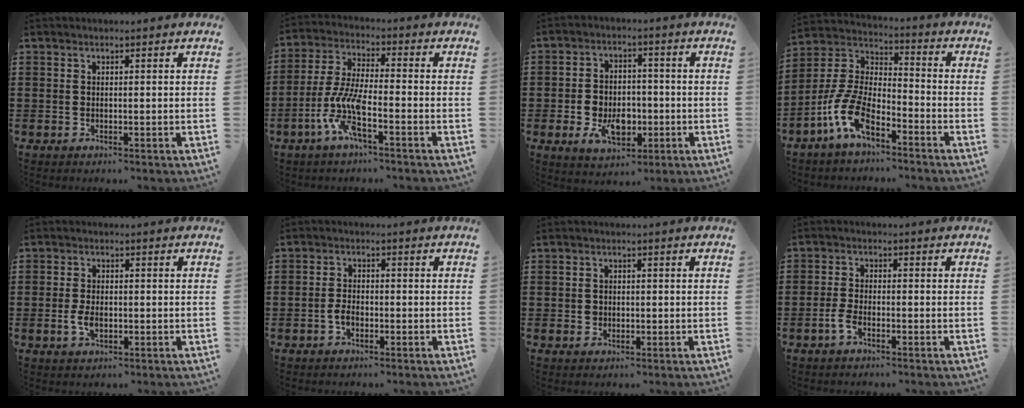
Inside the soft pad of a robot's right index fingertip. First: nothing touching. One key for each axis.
{"total": 8.4, "fx": -4.1, "fy": 1.8, "fz": 7.1, "tx": -0.174, "ty": -0.014, "tz": -0.082}
{"total": 6.8, "fx": -1.9, "fy": 4.7, "fz": 4.4, "tx": -0.078, "ty": 0.002, "tz": -0.039}
{"total": 10.2, "fx": -6.3, "fy": 3.8, "fz": 7.1, "tx": -0.187, "ty": -0.008, "tz": -0.130}
{"total": 3.2, "fx": -0.7, "fy": 1.8, "fz": 2.5, "tx": -0.061, "ty": -0.004, "tz": -0.015}
{"total": 2.3, "fx": -1.0, "fy": 1.3, "fz": 1.7, "tx": -0.042, "ty": -0.001, "tz": -0.022}
{"total": 1.3, "fx": -0.1, "fy": 1.2, "fz": 0.4, "tx": -0.010, "ty": 0.006, "tz": -0.004}
{"total": 2.7, "fx": -1.6, "fy": 1.0, "fz": 2.0, "tx": -0.050, "ty": -0.003, "tz": -0.034}